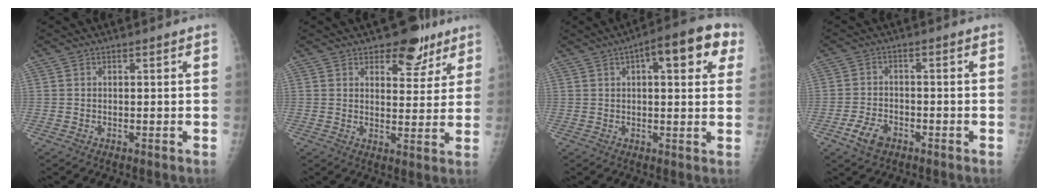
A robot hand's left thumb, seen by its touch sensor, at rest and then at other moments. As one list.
[{"total": 8.4, "force": [5.7, 4.6, 4.1], "torque": [-0.016, -0.030, 0.078]}, {"total": 12.1, "force": [4.8, 4.6, 10.1], "torque": [-0.103, 0.012, 0.053]}, {"total": 4.9, "force": [-2.7, 3.0, 2.7], "torque": [-0.048, 0.012, -0.048]}]